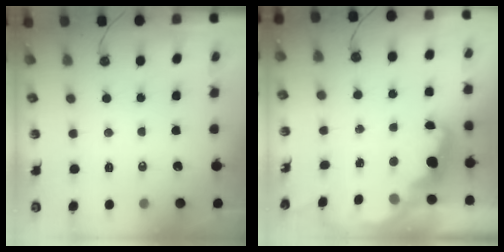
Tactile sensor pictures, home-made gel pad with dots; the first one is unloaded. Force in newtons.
{"total": 2.7, "press": 2.6, "slide": 0.6}